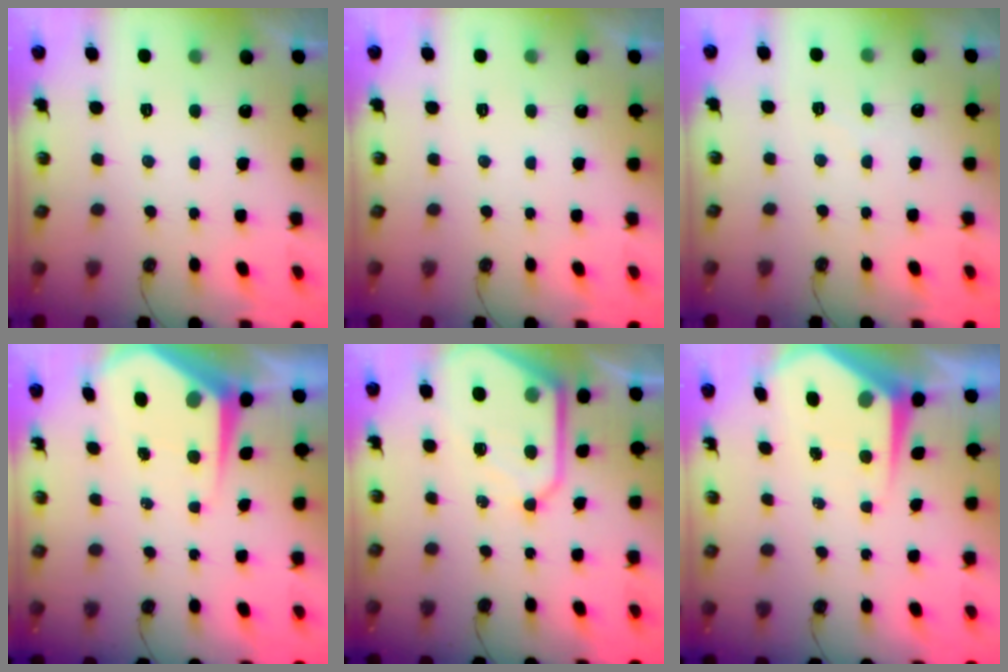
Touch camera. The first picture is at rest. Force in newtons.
{"total": 0.0}
{"total": 3.2, "press": 3.2, "slide": 0.5}
{"total": 7.4, "press": 7.4, "slide": 0.6}
{"total": 12.0, "press": 12.0, "slide": 1.1}
{"total": 7.0, "press": 7.0, "slide": 0.6}